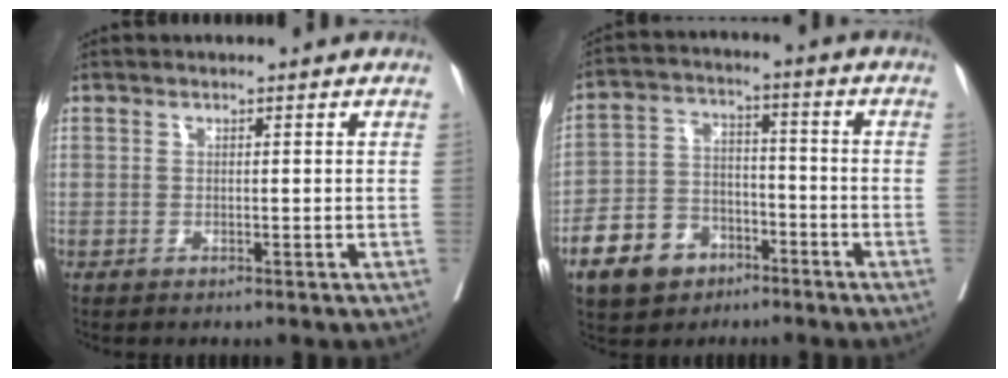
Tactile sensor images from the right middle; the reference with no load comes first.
{"total": 9.8, "force": [-5.7, 6.8, 4.3], "torque": [-0.099, 0.014, -0.098]}